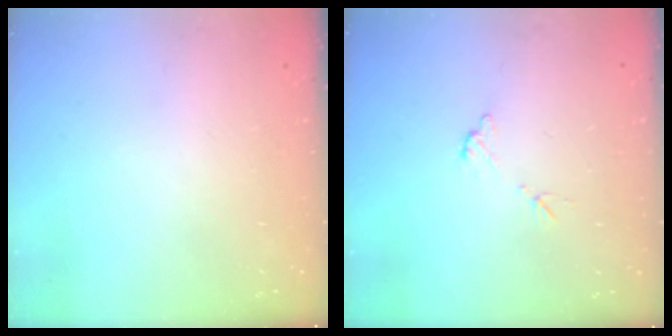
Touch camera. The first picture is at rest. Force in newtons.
{"total": 5.9, "press": 5.9, "slide": 0.3}